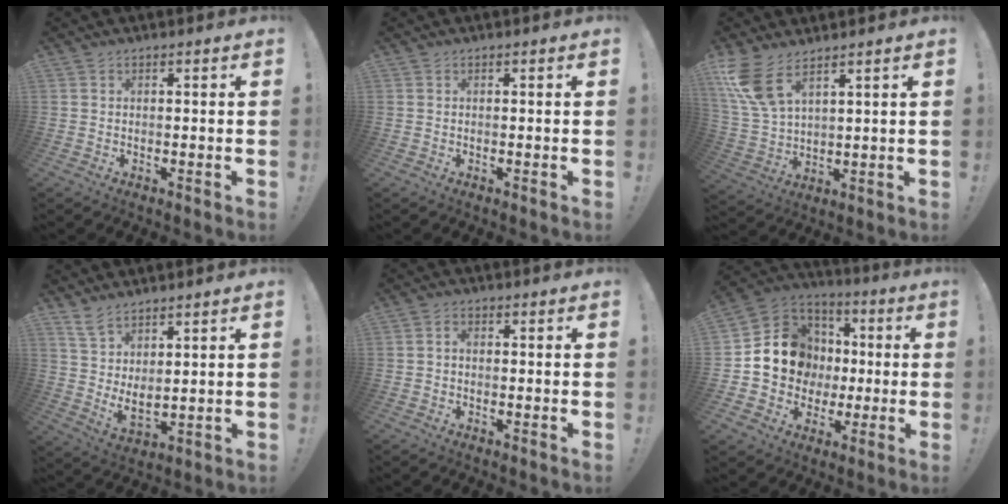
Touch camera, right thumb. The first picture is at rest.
{"total": 0.0}
{"total": 10.4, "force": [7.1, 4.2, 6.3], "torque": [-0.136, -0.030, 0.139]}
{"total": 7.1, "force": [5.6, 1.6, 4.0], "torque": [-0.076, -0.037, 0.106]}
{"total": 1.3, "force": [-0.4, 0.8, 0.9], "torque": [-0.019, 0.005, -0.008]}
{"total": 15.3, "force": [0.7, 14.0, 6.0], "torque": [-0.068, 0.006, 0.042]}